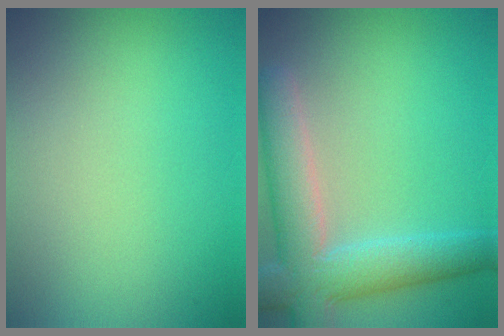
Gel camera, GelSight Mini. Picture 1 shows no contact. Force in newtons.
{"total": 6.6, "press": 6.6, "slide": 0.4}